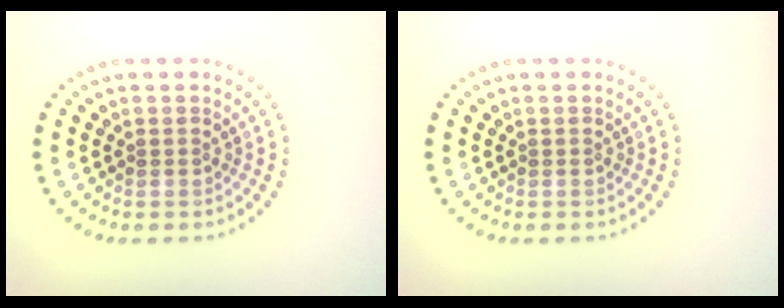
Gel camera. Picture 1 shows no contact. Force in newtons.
{"total": 0.0}